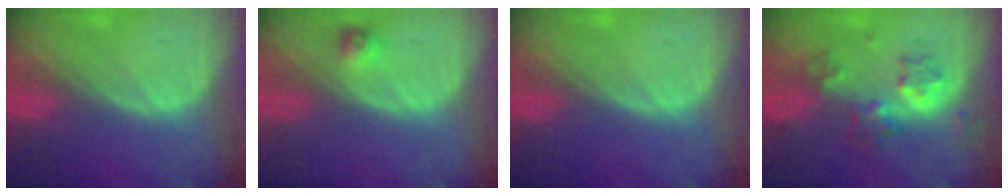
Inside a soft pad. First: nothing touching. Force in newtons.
{"total": 2.5, "press": 2.3, "slide": 1.0}
{"total": 0.0}
{"total": 5.7, "press": 5.7, "slide": 0.6}